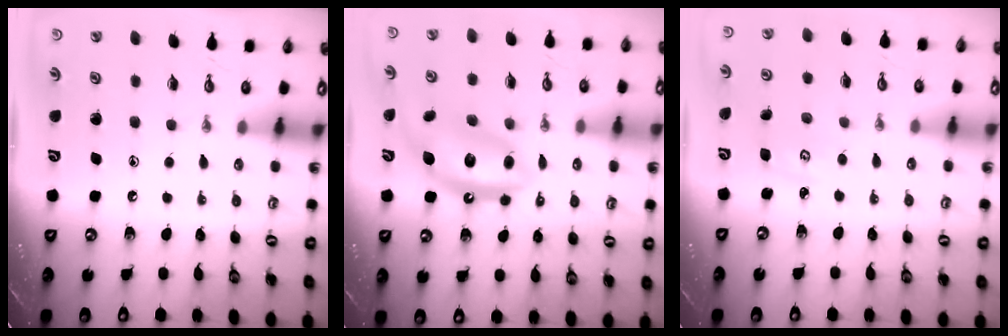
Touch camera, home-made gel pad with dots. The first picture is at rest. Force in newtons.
{"total": 12.5, "press": 12.4, "slide": 1.0}
{"total": 2.9, "press": 2.9, "slide": 0.2}